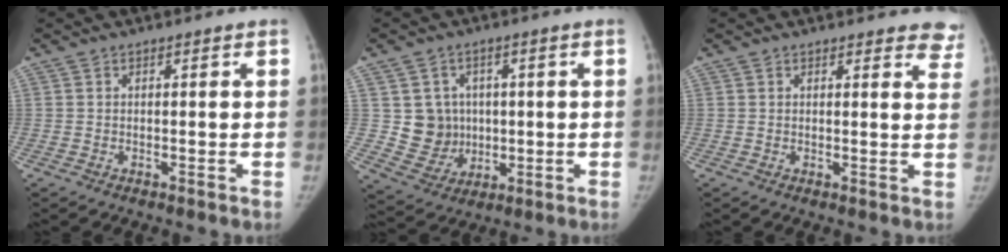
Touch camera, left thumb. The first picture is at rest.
{"total": 8.4, "force": [0.7, 8.0, 2.2], "torque": [0.006, 0.003, 0.026]}
{"total": 6.2, "force": [5.6, 2.2, 1.5], "torque": [0.027, -0.026, 0.037]}